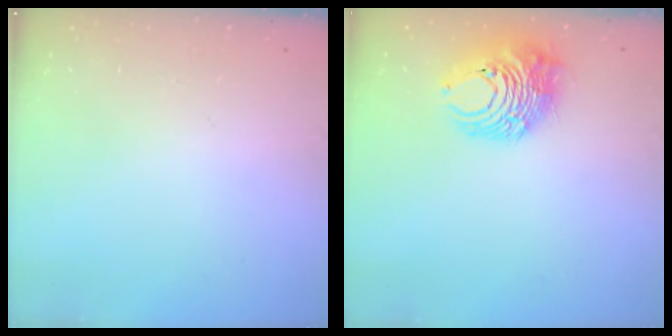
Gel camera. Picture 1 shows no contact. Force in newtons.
{"total": 11.4, "press": 11.3, "slide": 0.6}